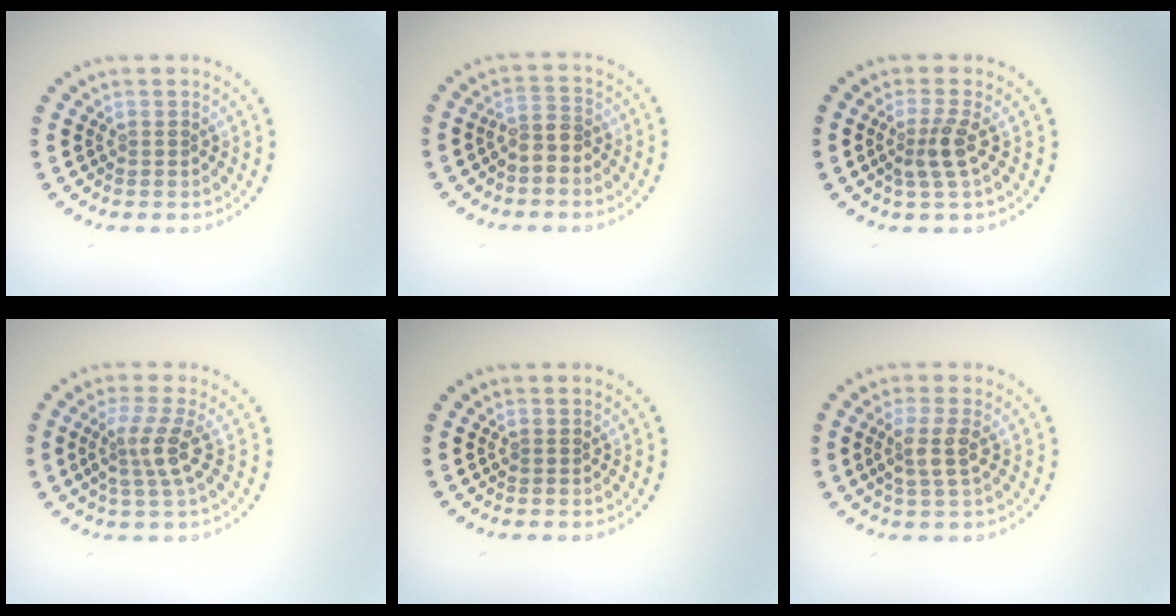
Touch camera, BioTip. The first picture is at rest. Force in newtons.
{"total": 2.2, "press": 1.8, "slide": 1.3}
{"total": 2.4, "press": 1.8, "slide": 1.6}
{"total": 2.9, "press": 2.2, "slide": 1.9}
{"total": 0.0}
{"total": 2.3, "press": 2.0, "slide": 1.2}